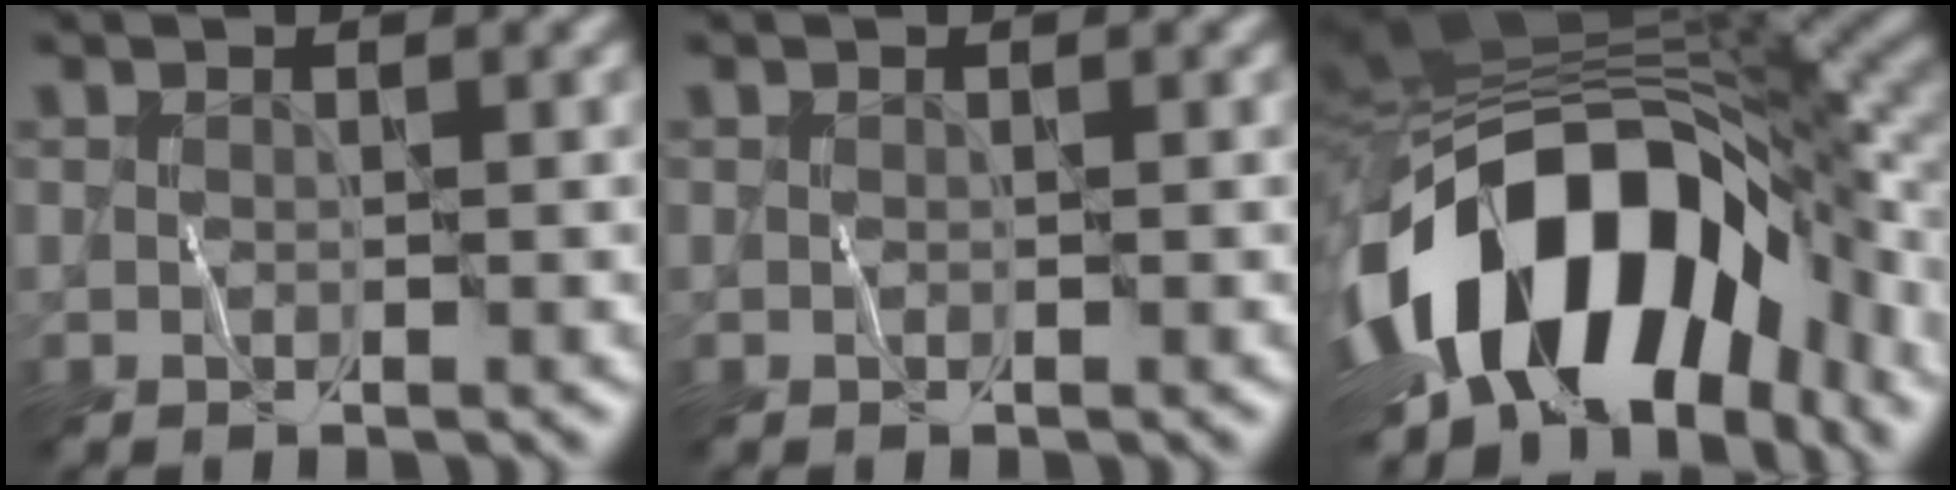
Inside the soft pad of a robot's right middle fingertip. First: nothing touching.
{"total": 0.0}
{"total": 16.3, "force": [-5.2, 9.6, 12.2], "torque": [-0.211, -0.004, -0.089]}